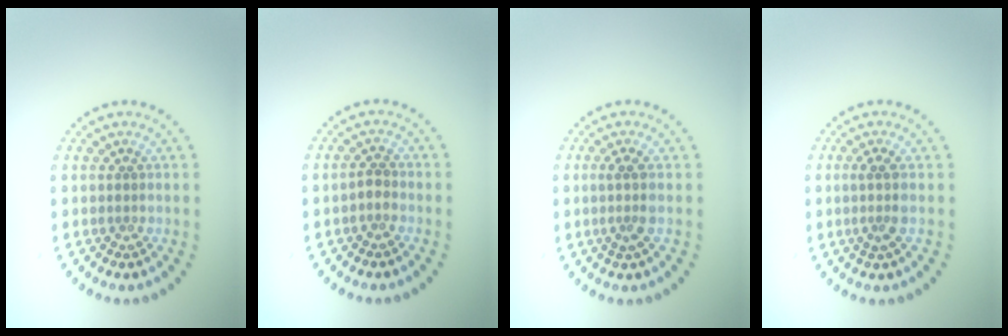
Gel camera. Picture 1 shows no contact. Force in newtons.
{"total": 1.0, "press": 1.0, "slide": 0.4}
{"total": 1.8, "press": 1.5, "slide": 1.1}
{"total": 1.8, "press": 1.5, "slide": 1.1}